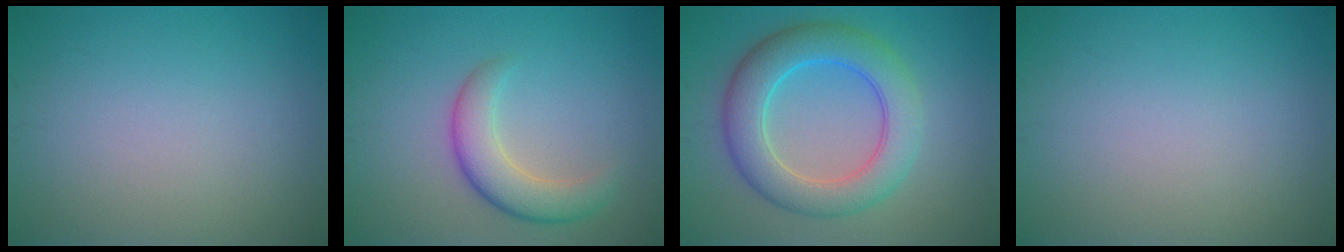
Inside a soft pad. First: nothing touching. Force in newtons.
{"total": 4.2, "press": 4.2, "slide": 0.3}
{"total": 6.8, "press": 6.8, "slide": 0.1}
{"total": 0.0}